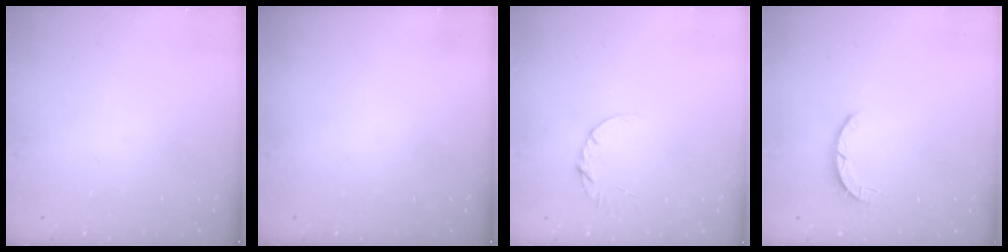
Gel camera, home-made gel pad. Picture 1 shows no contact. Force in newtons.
{"total": 0.0}
{"total": 4.6, "press": 4.5, "slide": 0.5}
{"total": 2.5, "press": 2.4, "slide": 0.4}